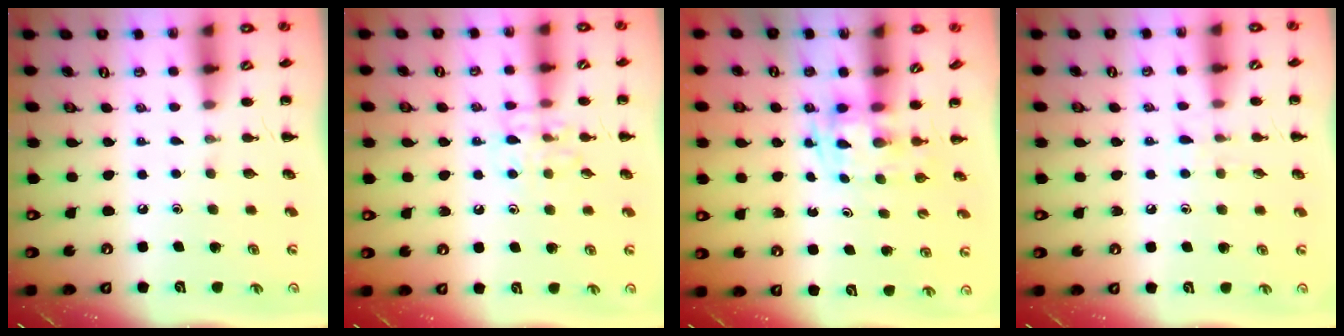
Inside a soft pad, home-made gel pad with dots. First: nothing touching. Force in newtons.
{"total": 9.1, "press": 9.1, "slide": 0.7}
{"total": 2.8, "press": 2.5, "slide": 1.3}
{"total": 5.5, "press": 4.9, "slide": 2.4}